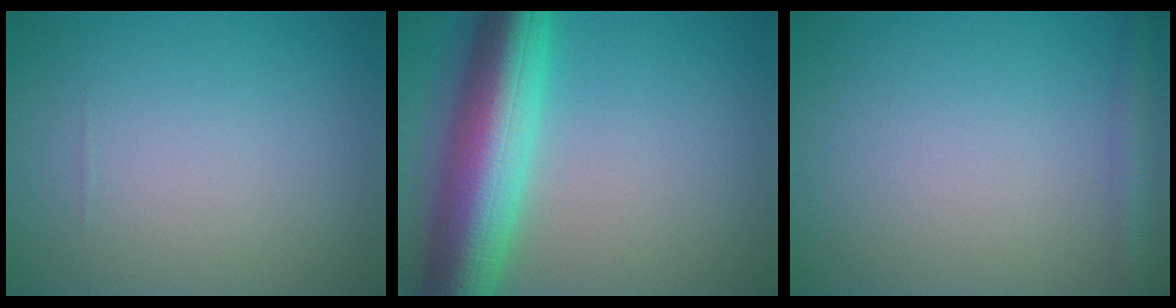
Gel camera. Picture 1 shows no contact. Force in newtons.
{"total": 10.5, "press": 10.5, "slide": 0.2}
{"total": 1.8, "press": 1.8, "slide": 0.1}